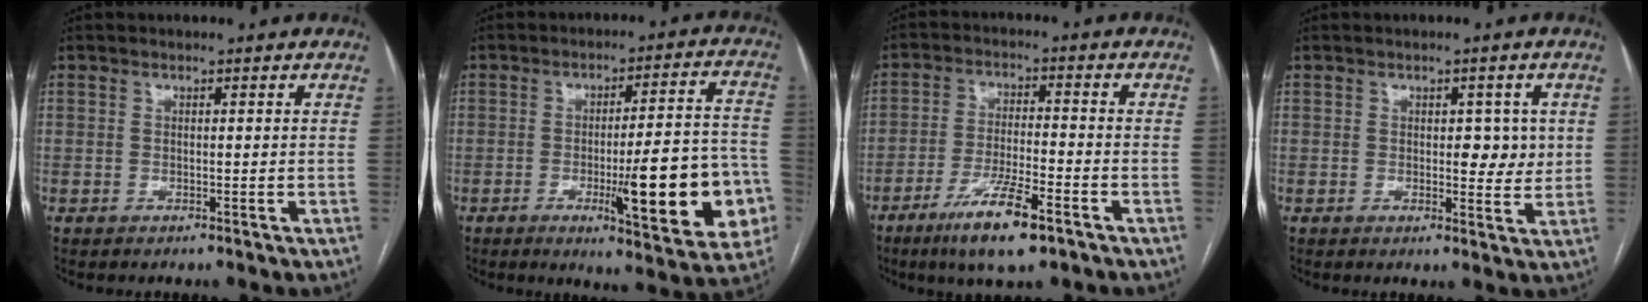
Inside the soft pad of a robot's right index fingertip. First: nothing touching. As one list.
[{"total": 17.4, "force": [-5.2, 2.8, 16.4], "torque": [-0.184, 0.010, -0.060]}, {"total": 9.8, "force": [-6.1, 1.2, 7.6], "torque": [-0.144, -0.020, -0.105]}, {"total": 4.3, "force": [0.7, 2.2, 3.6], "torque": [-0.038, 0.000, 0.010]}]